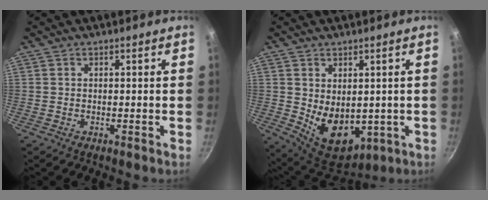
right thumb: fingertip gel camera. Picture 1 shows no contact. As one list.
[{"total": 11.8, "force": [-0.1, 8.1, 8.5], "torque": [-0.105, -0.027, 0.027]}]